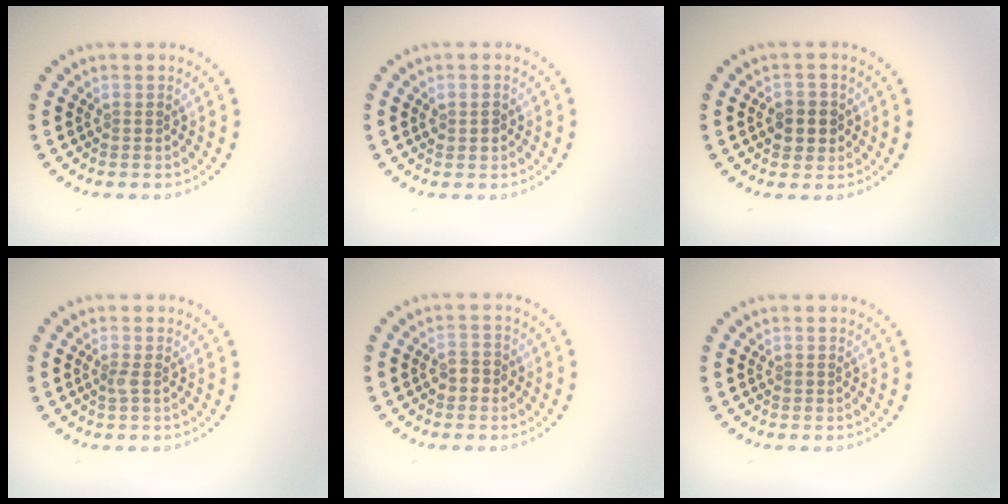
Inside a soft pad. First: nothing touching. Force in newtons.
{"total": 1.3, "press": 1.2, "slide": 0.2}
{"total": 2.5, "press": 2.5, "slide": 0.6}
{"total": 0.8, "press": 0.5, "slide": 0.5}
{"total": 1.6, "press": 1.6, "slide": 0.4}
{"total": 0.0}